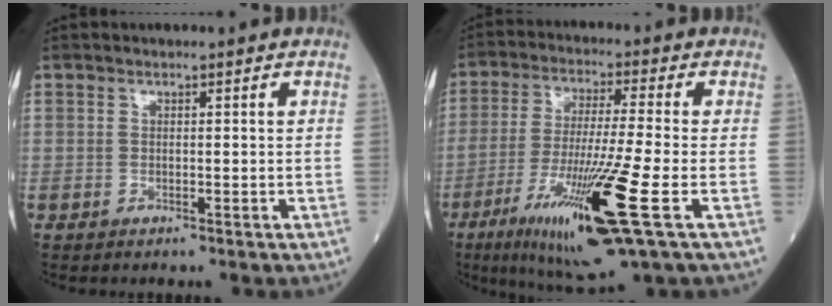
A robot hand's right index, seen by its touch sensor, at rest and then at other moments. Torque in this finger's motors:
{"motor_torque": [2.08, -0.05, 1.05, 0.21]}